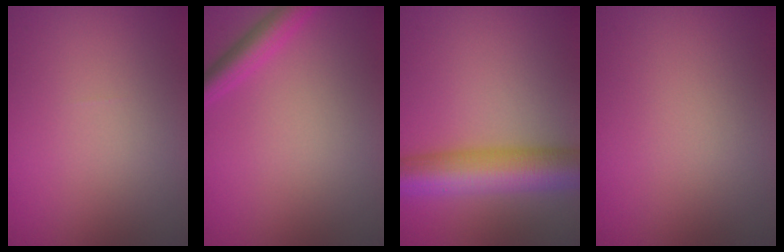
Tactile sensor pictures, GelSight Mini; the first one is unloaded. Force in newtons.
{"total": 2.8, "press": 2.8, "slide": 0.1}
{"total": 8.4, "press": 8.4, "slide": 0.3}
{"total": 0.0}